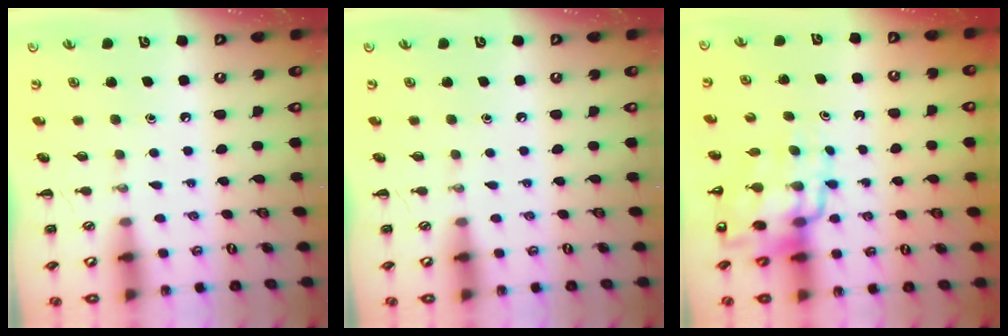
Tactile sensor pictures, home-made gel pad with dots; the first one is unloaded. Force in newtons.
{"total": 0.0}
{"total": 14.4, "press": 13.8, "slide": 3.9}